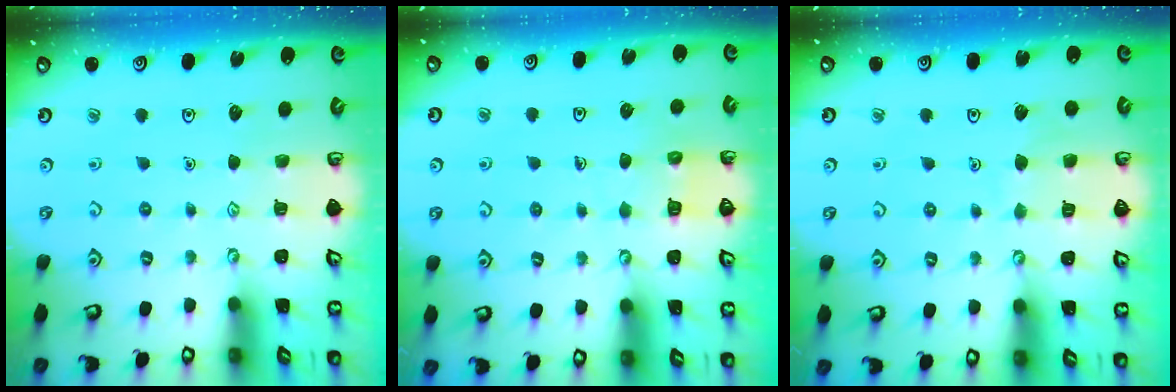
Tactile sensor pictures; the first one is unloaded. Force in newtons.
{"total": 5.9, "press": 5.9, "slide": 0.6}
{"total": 4.7, "press": 4.7, "slide": 0.4}